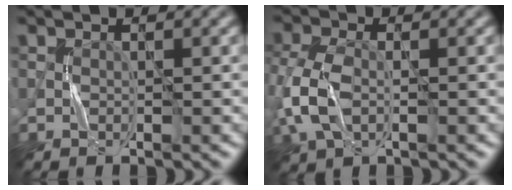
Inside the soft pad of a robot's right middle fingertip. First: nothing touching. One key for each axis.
{"total": 5.1, "fx": -1.0, "fy": 3.2, "fz": 3.8, "tx": -0.104, "ty": 0.003, "tz": -0.025}